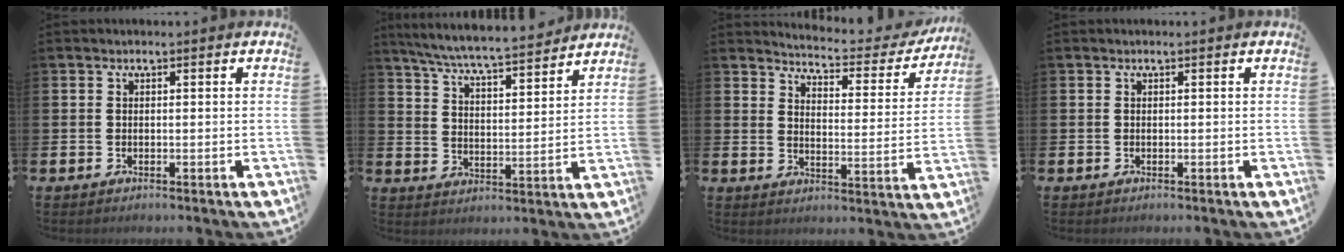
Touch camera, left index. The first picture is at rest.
{"total": 7.1, "force": [6.8, 0.2, 2.0], "torque": [-0.068, -0.049, 0.118]}
{"total": 4.6, "force": [4.5, 0.7, 0.9], "torque": [-0.038, -0.039, 0.070]}
{"total": 0.0}